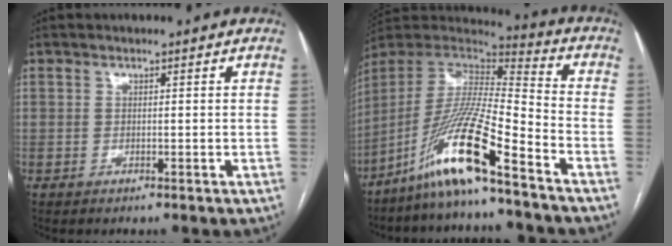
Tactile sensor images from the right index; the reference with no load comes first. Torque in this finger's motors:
{"motor_torque": [1.59, -0.55, 1.04, 0.17]}